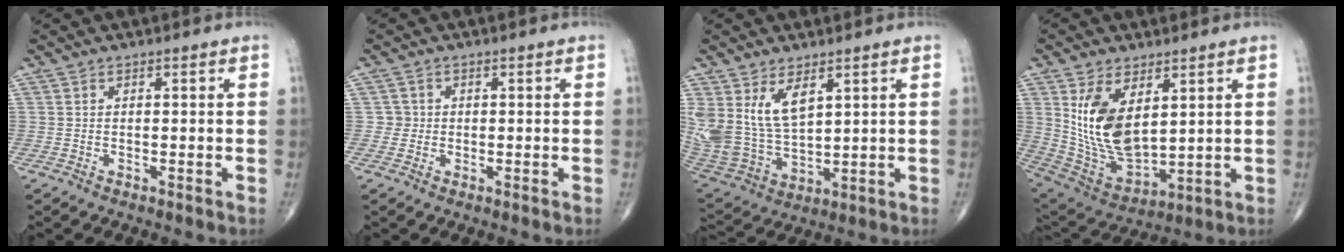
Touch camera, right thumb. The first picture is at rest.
{"total": 1.7, "force": [-0.1, 1.7, -0.1], "torque": [0.016, 0.007, -0.005]}
{"total": 12.6, "force": [5.4, 6.8, 9.2], "torque": [-0.177, -0.027, 0.128]}
{"total": 15.0, "force": [4.4, 8.2, 11.8], "torque": [-0.209, -0.023, 0.111]}